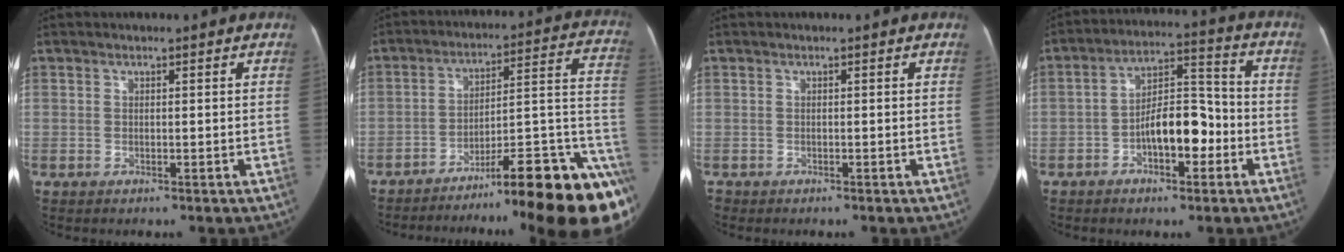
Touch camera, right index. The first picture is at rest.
{"total": 24.6, "force": [-15.1, 1.7, 19.3], "torque": [-0.156, 0.028, -0.218]}
{"total": 1.0, "force": [-0.5, 0.8, 0.0], "torque": [-0.002, 0.005, -0.010]}
{"total": 9.9, "force": [-3.4, 4.3, 8.3], "torque": [-0.141, 0.035, -0.053]}